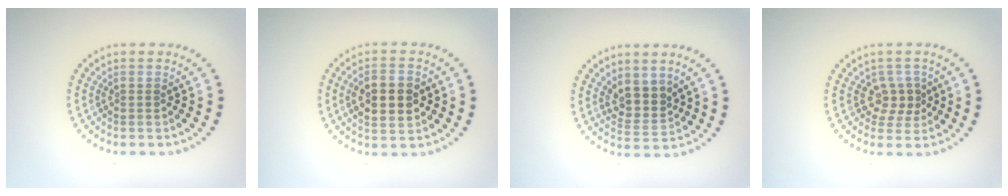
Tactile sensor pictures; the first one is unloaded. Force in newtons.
{"total": 4.7, "press": 4.7, "slide": 0.3}
{"total": 2.9, "press": 2.4, "slide": 1.6}
{"total": 2.1, "press": 1.8, "slide": 1.2}